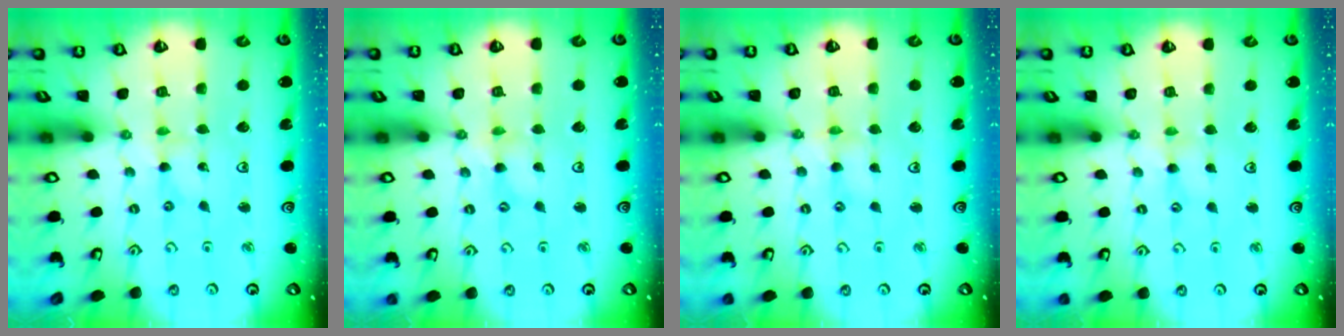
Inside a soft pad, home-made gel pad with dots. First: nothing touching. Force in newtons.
{"total": 1.3, "press": 1.3, "slide": 0.3}
{"total": 1.0, "press": 0.9, "slide": 0.2}
{"total": 1.3, "press": 1.2, "slide": 0.3}